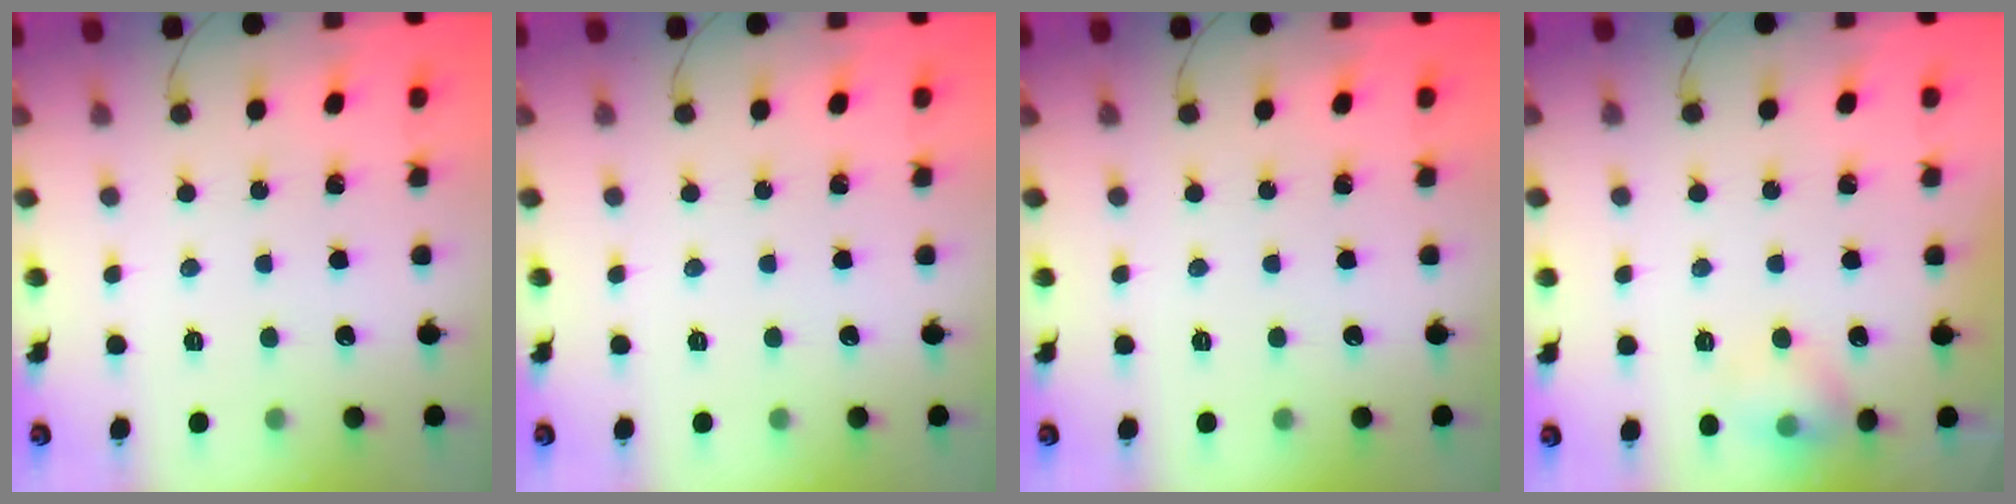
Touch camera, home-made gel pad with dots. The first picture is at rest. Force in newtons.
{"total": 0.0}
{"total": 0.0}
{"total": 7.5, "press": 7.5, "slide": 0.9}